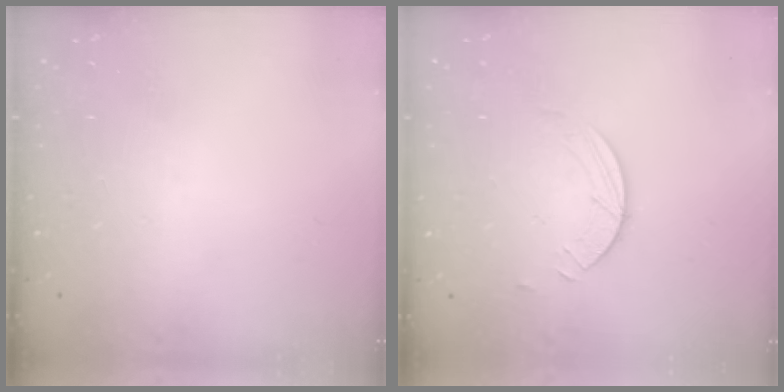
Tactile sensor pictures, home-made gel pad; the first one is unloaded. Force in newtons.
{"total": 2.6, "press": 2.6, "slide": 0.3}